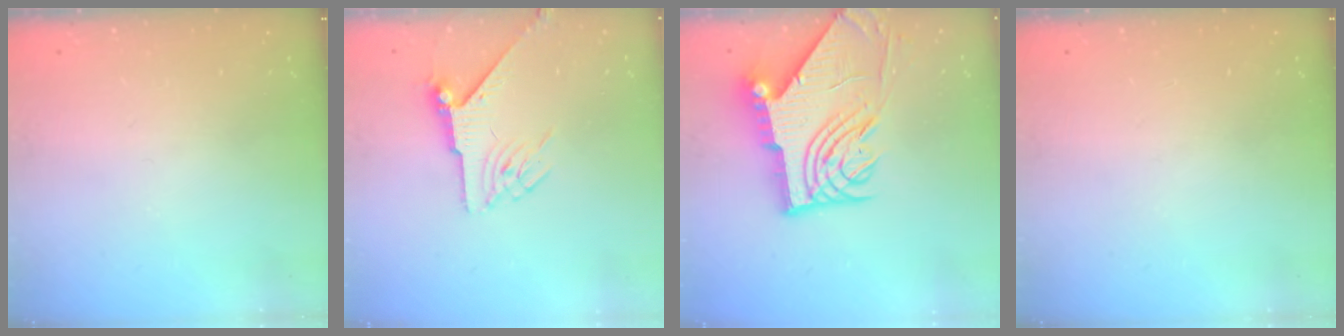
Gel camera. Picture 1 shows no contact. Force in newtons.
{"total": 5.8, "press": 5.7, "slide": 0.9}
{"total": 17.8, "press": 17.7, "slide": 1.9}
{"total": 0.0}